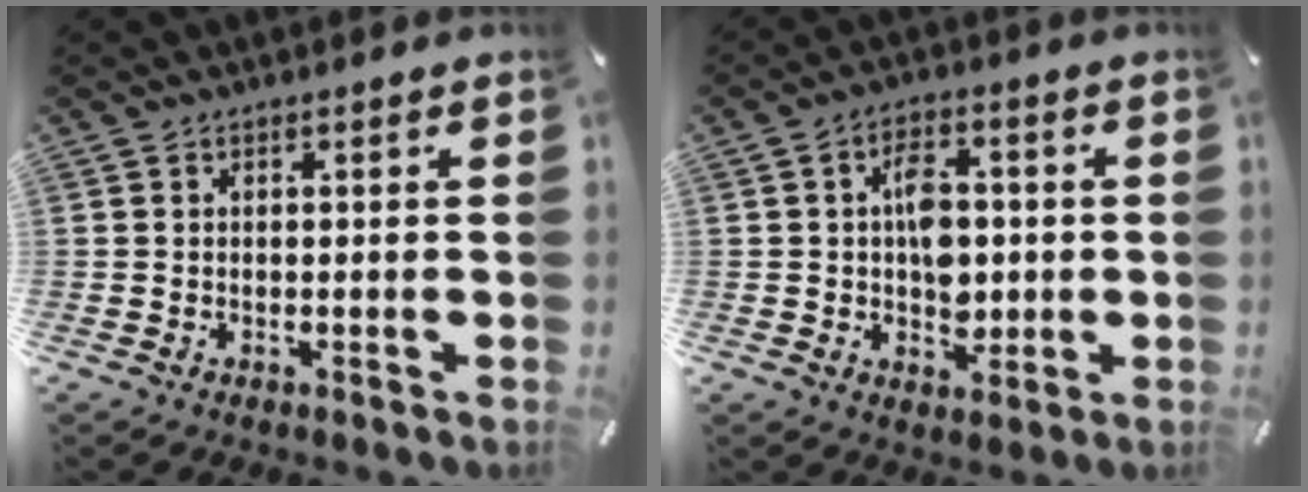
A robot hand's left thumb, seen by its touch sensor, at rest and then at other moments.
{"total": 8.5, "force": [0.2, 5.9, 6.1], "torque": [-0.090, 0.003, 0.000]}